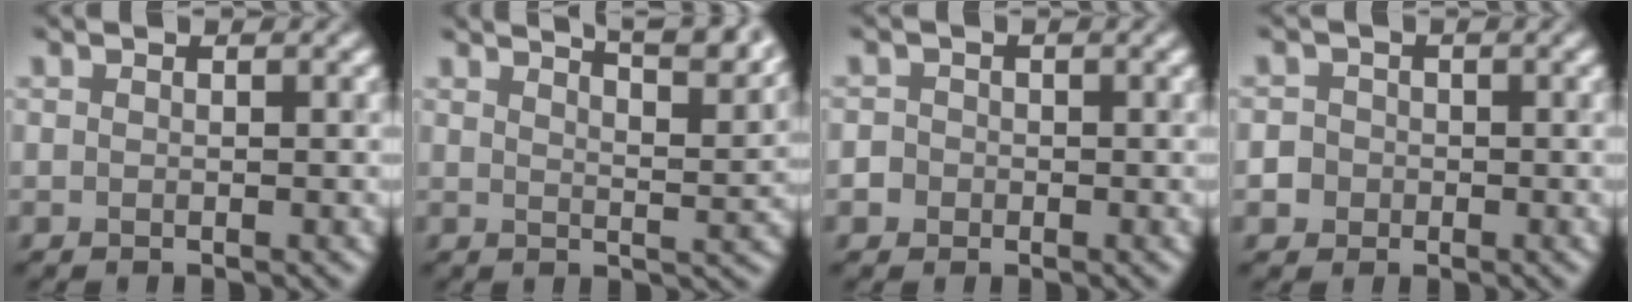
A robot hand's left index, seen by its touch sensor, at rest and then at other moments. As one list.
[{"total": 9.9, "force": [7.4, 3.1, 5.7], "torque": [-0.040, 0.035, 0.065]}, {"total": 1.6, "force": [-0.7, 1.4, 0.0], "torque": [0.011, 0.011, -0.018]}, {"total": 2.7, "force": [-1.2, 2.5, 0.2], "torque": [0.017, 0.009, -0.035]}]